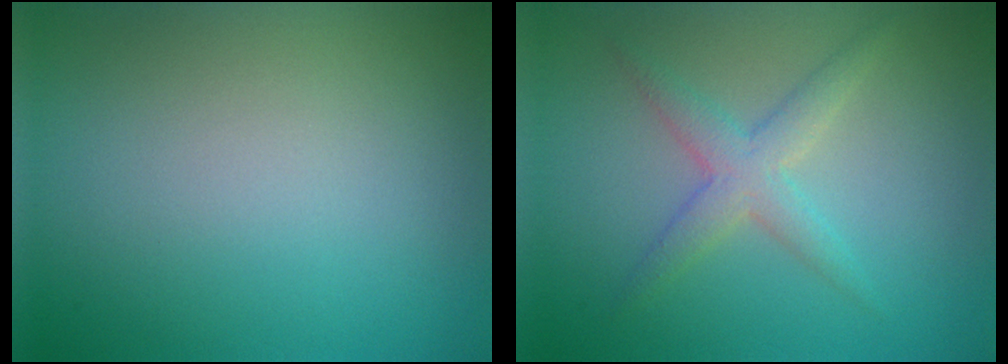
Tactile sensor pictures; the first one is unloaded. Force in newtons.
{"total": 2.9, "press": 2.9, "slide": 0.0}